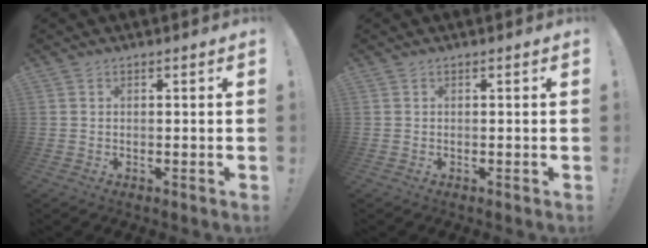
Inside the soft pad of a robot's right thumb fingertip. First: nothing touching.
{"total": 0.0}